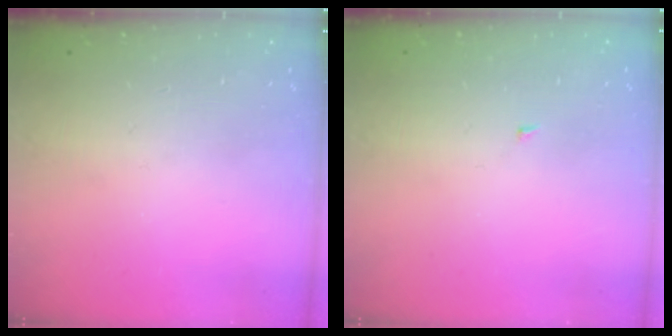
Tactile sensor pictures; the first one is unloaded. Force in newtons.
{"total": 1.4, "press": 1.3, "slide": 0.1}